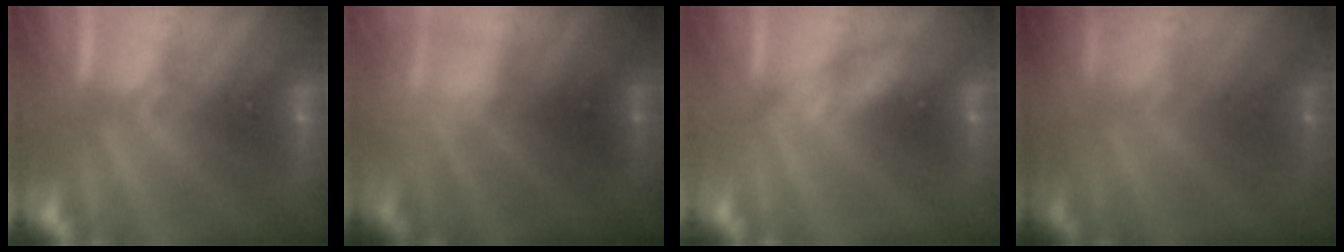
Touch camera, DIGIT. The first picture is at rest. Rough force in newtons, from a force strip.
{"total": 2.6}
{"total": 2.6}
{"total": 5.6}